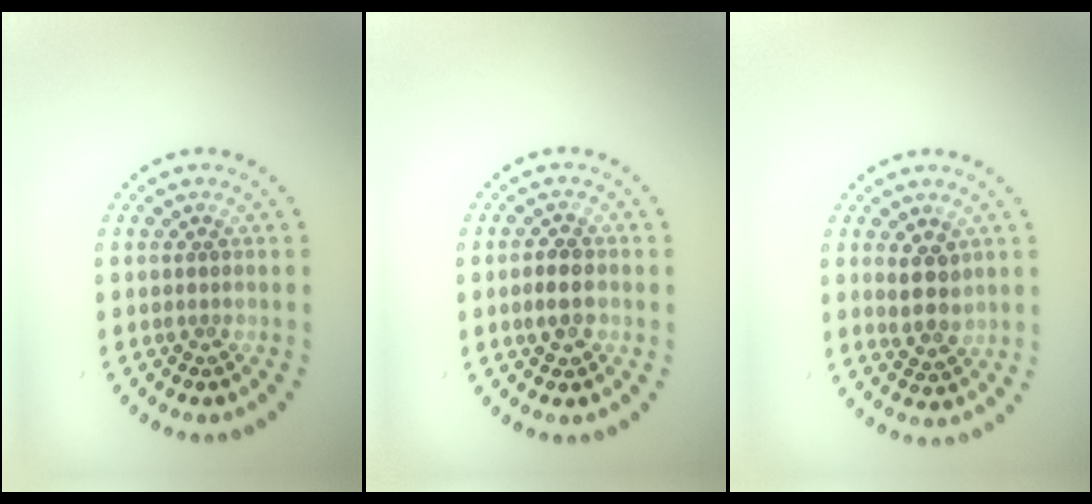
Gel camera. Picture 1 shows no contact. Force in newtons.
{"total": 2.1, "press": 2.1, "slide": 0.2}
{"total": 2.7, "press": 2.4, "slide": 1.1}